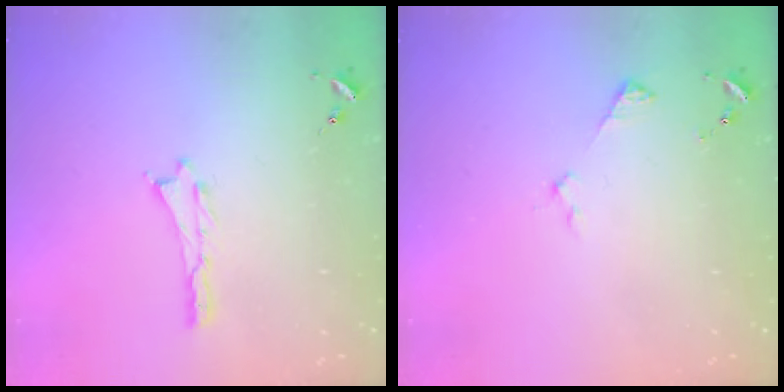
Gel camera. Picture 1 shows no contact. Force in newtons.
{"total": 2.9, "press": 2.9, "slide": 0.3}